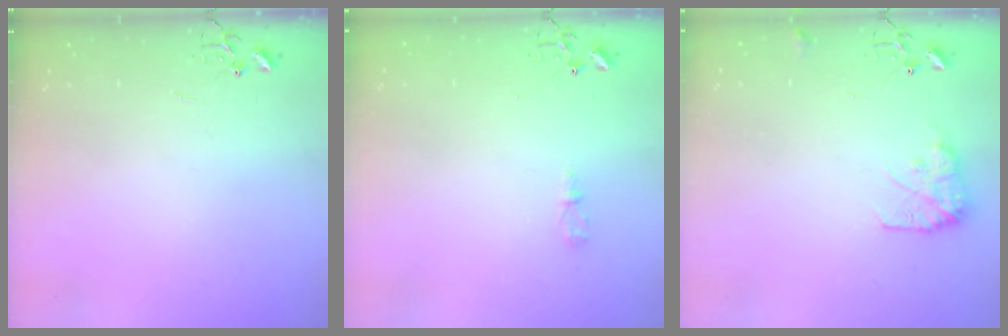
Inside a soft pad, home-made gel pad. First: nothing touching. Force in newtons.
{"total": 3.5, "press": 3.5, "slide": 0.5}
{"total": 9.2, "press": 9.2, "slide": 0.3}